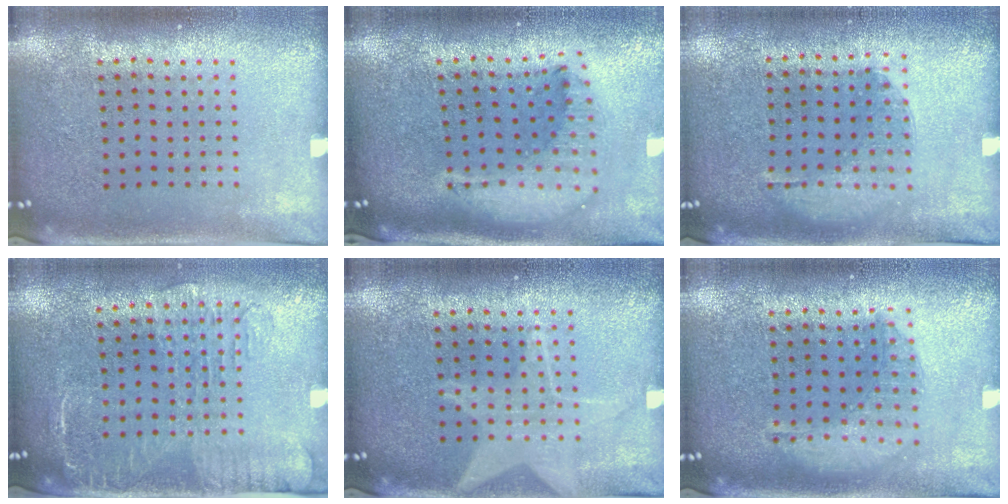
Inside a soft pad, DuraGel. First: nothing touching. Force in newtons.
{"total": 2.0, "press": 1.6, "slide": 1.2}
{"total": 1.1, "press": 0.8, "slide": 0.8}
{"total": 1.9, "press": 1.6, "slide": 1.0}
{"total": 2.0, "press": 2.0, "slide": 0.4}
{"total": 1.4, "press": 1.4, "slide": 0.3}